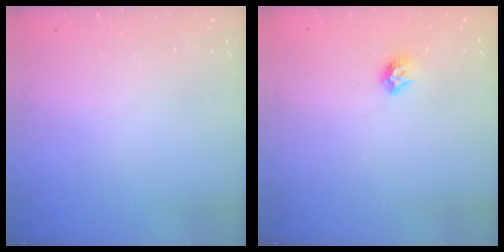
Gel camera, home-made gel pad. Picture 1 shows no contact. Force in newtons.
{"total": 5.8, "press": 5.7, "slide": 0.9}